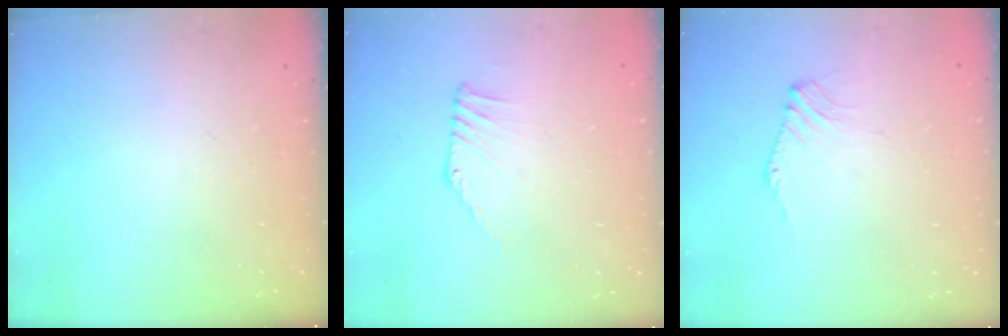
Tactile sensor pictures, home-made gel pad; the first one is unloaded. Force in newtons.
{"total": 0.5, "press": 0.2, "slide": 0.5}
{"total": 2.1, "press": 2.0, "slide": 0.5}